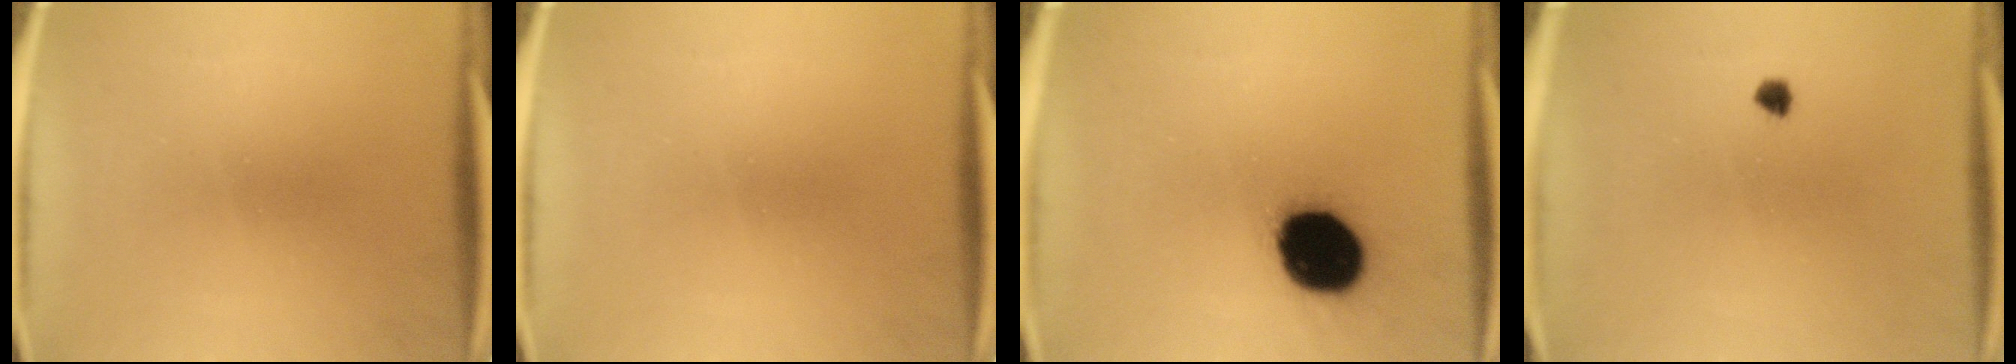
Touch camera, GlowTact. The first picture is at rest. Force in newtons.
{"total": 0.0}
{"total": 18.9}
{"total": 1.3}